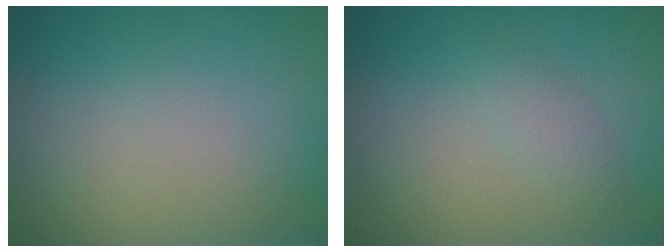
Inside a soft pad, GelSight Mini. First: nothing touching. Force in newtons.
{"total": 1.2, "press": 1.2, "slide": 0.0}